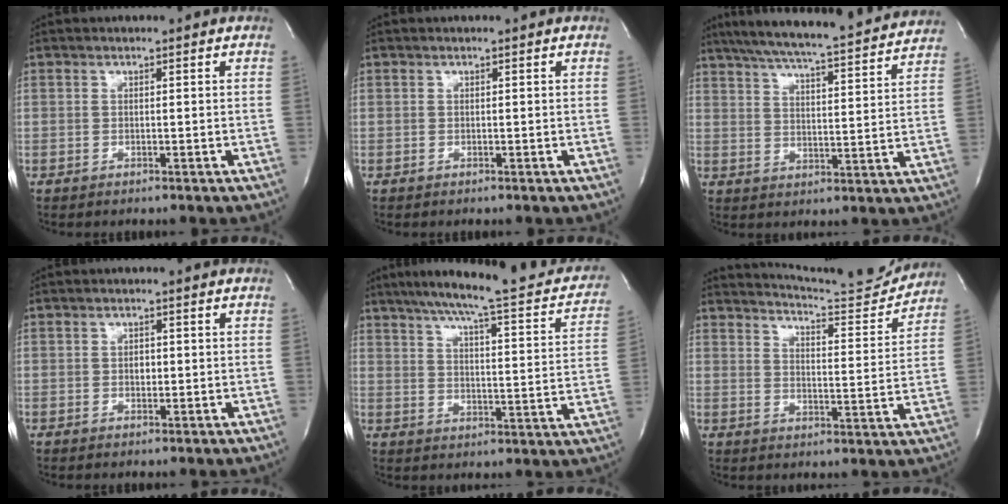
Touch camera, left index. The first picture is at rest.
{"total": 0.0}
{"total": 22.2, "force": [20.0, 1.7, 9.6], "torque": [-0.163, -0.010, 0.268]}
{"total": 1.2, "force": [-0.4, 0.8, 0.8], "torque": [-0.014, -0.003, -0.006]}
{"total": 23.3, "force": [19.9, 3.3, 11.7], "torque": [-0.171, -0.022, 0.246]}
{"total": 12.7, "force": [12.5, -0.3, 1.9], "torque": [-0.035, -0.045, 0.165]}